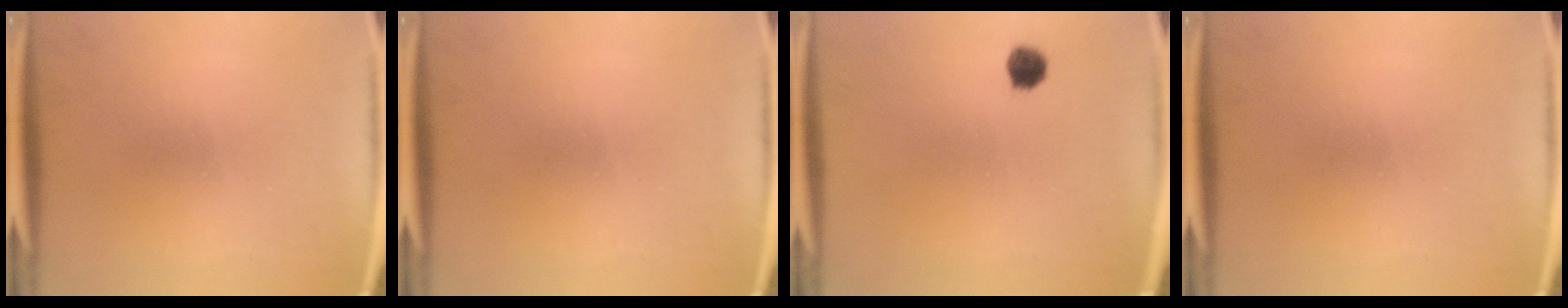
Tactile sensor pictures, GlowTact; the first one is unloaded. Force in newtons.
{"total": 0.0}
{"total": 3.0}
{"total": 0.0}